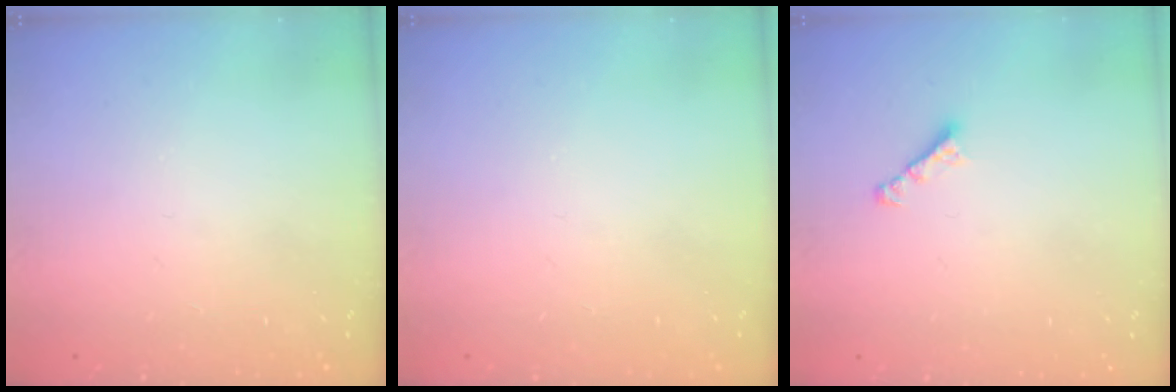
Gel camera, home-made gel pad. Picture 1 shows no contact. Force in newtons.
{"total": 0.0}
{"total": 1.7, "press": 1.6, "slide": 0.5}